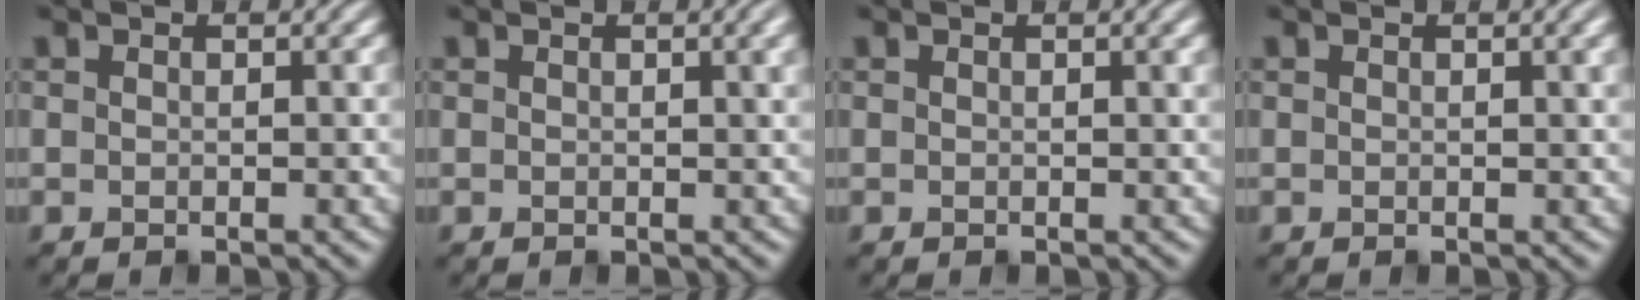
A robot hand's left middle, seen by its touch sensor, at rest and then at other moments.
{"total": 3.5, "force": [1.9, 1.2, 2.7], "torque": [-0.030, 0.012, 0.022]}
{"total": 1.6, "force": [0.9, 0.4, 1.3], "torque": [-0.012, 0.005, 0.013]}
{"total": 2.4, "force": [1.3, 0.7, 1.8], "torque": [-0.021, 0.007, 0.019]}